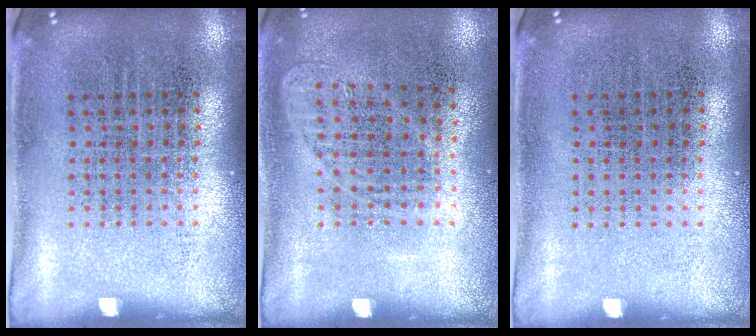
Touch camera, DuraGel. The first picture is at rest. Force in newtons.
{"total": 1.0, "press": 0.9, "slide": 0.4}
{"total": 0.0}